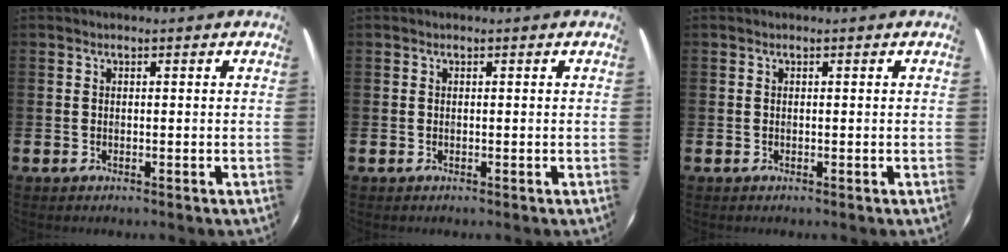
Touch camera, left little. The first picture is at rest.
{"total": 0.0}
{"total": 0.0}